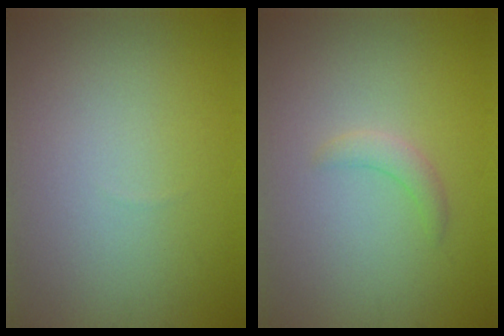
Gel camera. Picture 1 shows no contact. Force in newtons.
{"total": 1.4, "press": 1.4, "slide": 0.1}